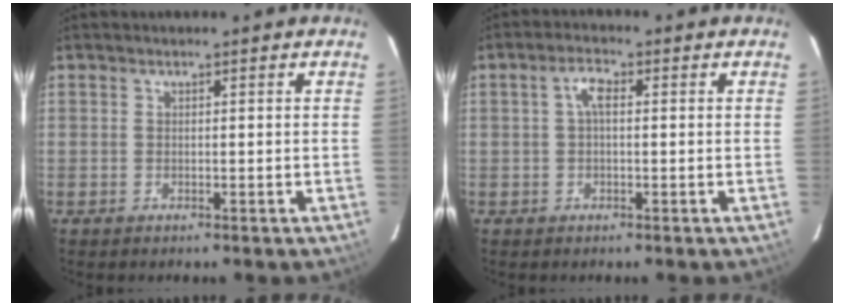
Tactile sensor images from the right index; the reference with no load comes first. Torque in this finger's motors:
{"motor_torque": [0.39, -0.09, 0.20, 0.06]}